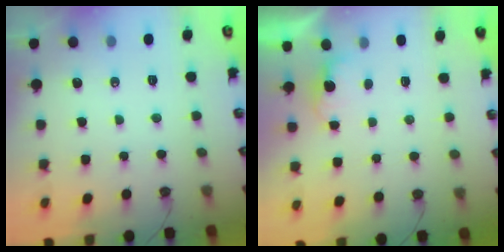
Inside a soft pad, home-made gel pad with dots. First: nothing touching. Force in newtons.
{"total": 1.8, "press": 1.6, "slide": 0.8}